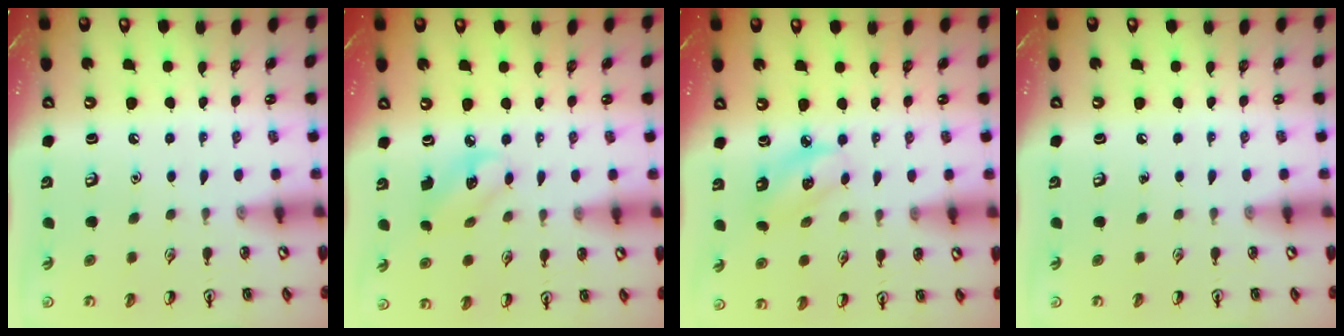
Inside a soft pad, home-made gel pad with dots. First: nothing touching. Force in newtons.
{"total": 3.0, "press": 2.9, "slide": 0.8}
{"total": 4.3, "press": 4.3, "slide": 0.6}
{"total": 0.0}